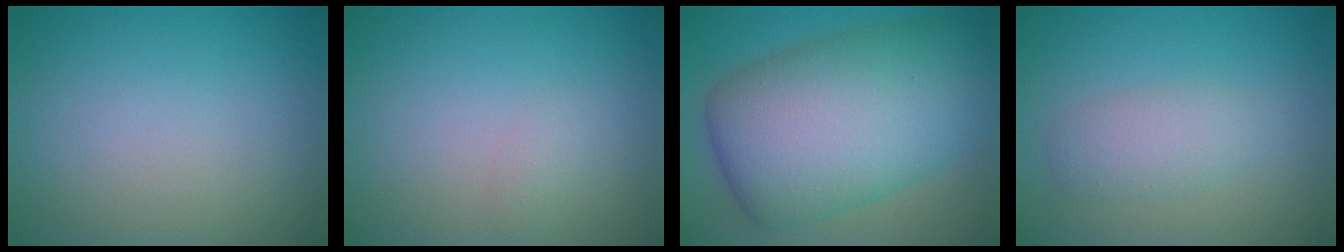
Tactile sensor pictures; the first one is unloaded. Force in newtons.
{"total": 0.8, "press": 0.8, "slide": 0.0}
{"total": 13.3, "press": 13.3, "slide": 0.0}
{"total": 2.5, "press": 2.5, "slide": 0.0}